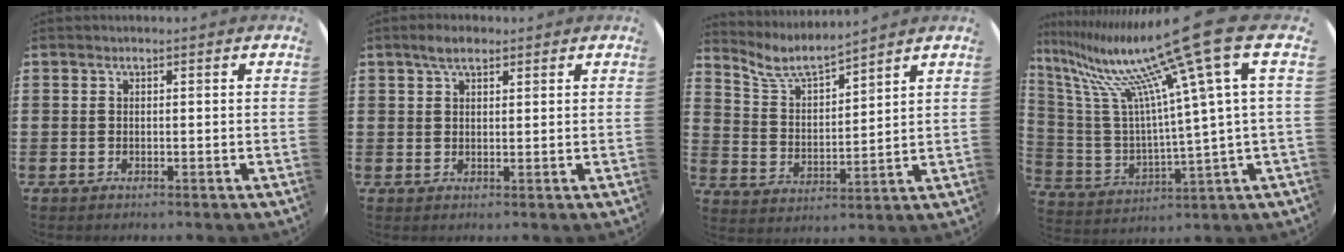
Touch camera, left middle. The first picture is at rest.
{"total": 2.9, "force": [2.2, 1.2, 1.6], "torque": [-0.026, 0.005, 0.037]}
{"total": 6.2, "force": [5.8, 0.8, 2.1], "torque": [-0.061, -0.033, 0.102]}
{"total": 19.6, "force": [13.6, 1.9, 14.0], "torque": [-0.311, -0.093, 0.214]}